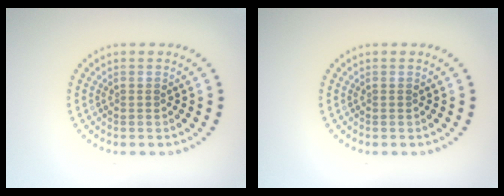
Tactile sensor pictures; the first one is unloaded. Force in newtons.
{"total": 0.0}